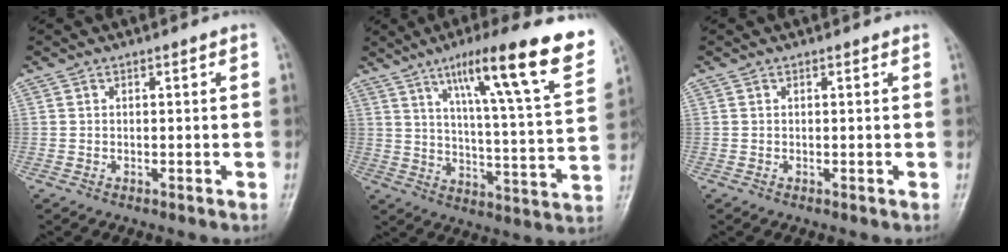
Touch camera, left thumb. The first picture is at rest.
{"total": 22.7, "force": [12.9, 2.9, 18.4], "torque": [-0.247, -0.038, 0.190]}
{"total": 0.9, "force": [0.9, 0.1, 0.2], "torque": [-0.007, 0.000, 0.007]}